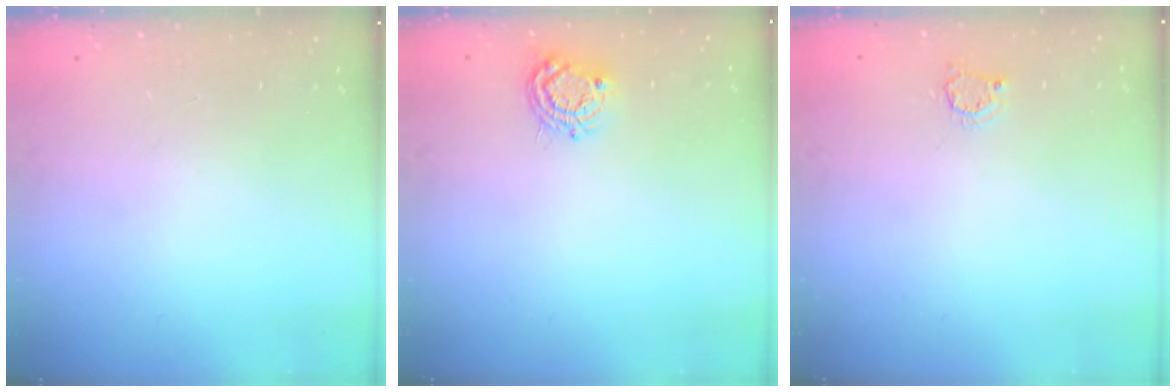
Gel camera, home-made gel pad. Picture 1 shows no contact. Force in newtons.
{"total": 7.6, "press": 7.6, "slide": 0.5}
{"total": 2.7, "press": 2.7, "slide": 0.4}